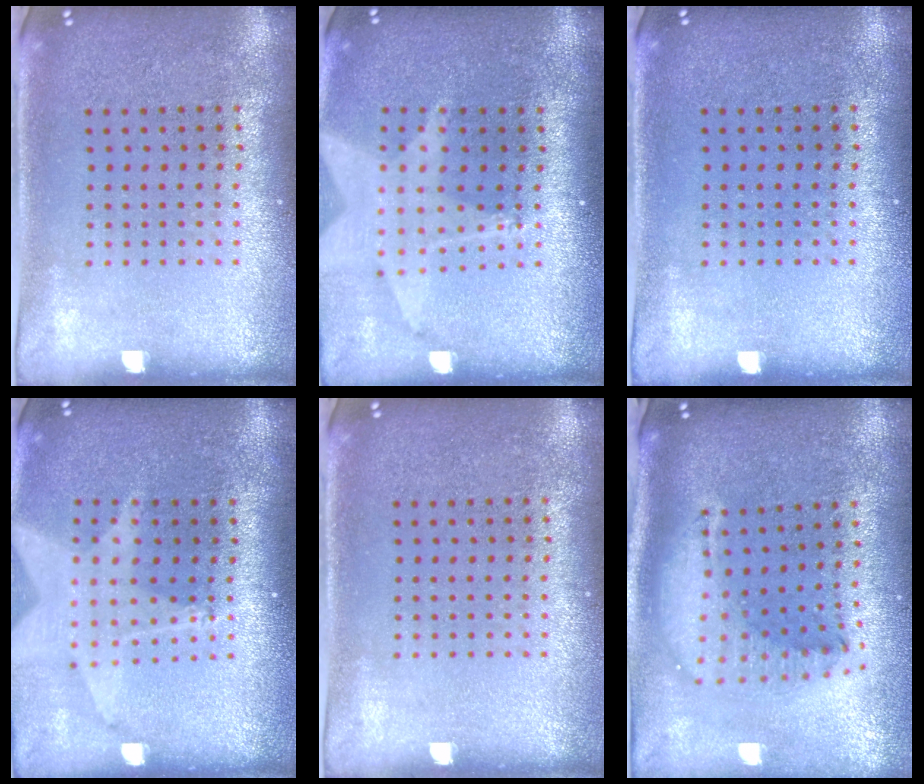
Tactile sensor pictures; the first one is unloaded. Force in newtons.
{"total": 2.0, "press": 1.5, "slide": 1.2}
{"total": 0.0}
{"total": 2.0, "press": 1.5, "slide": 1.3}
{"total": 0.0}
{"total": 2.2, "press": 1.7, "slide": 1.4}